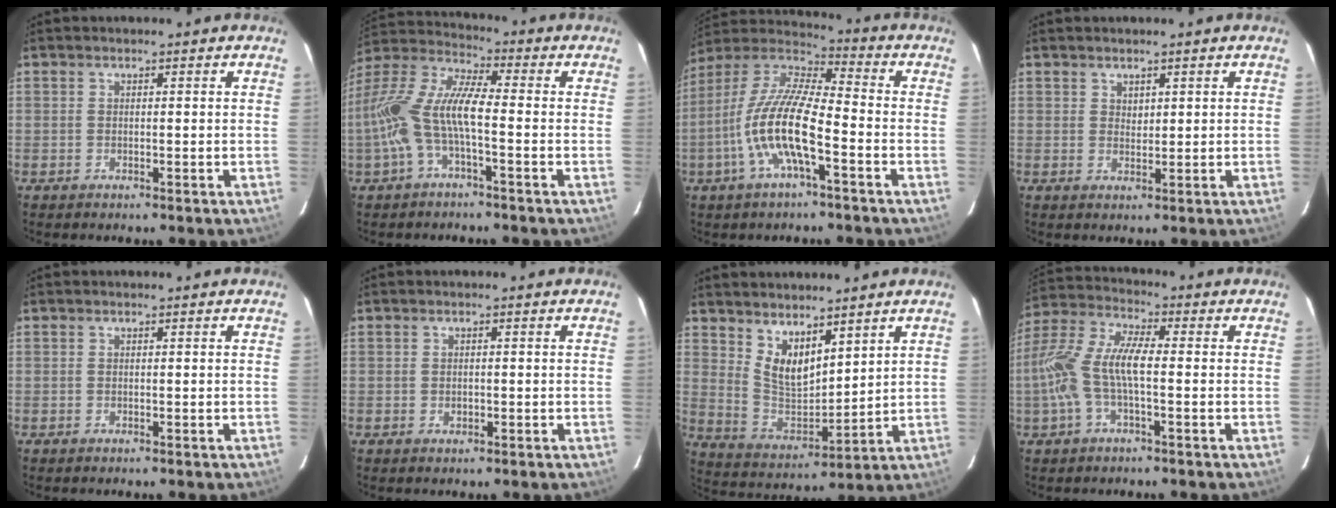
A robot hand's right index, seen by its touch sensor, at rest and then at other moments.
{"total": 13.1, "force": [-2.8, 3.5, 12.3], "torque": [-0.250, 0.005, -0.056]}
{"total": 14.8, "force": [-5.1, 3.5, 13.4], "torque": [-0.271, -0.003, -0.107]}
{"total": 0.8, "force": [0.6, 0.5, 0.1], "torque": [-0.001, 0.002, 0.012]}
{"total": 0.0}
{"total": 1.1, "force": [-0.1, 0.9, 0.6], "torque": [-0.010, 0.002, -0.002]}
{"total": 9.9, "force": [6.6, 4.4, 6.0], "torque": [-0.106, -0.012, 0.138]}
{"total": 11.9, "force": [-2.0, 3.7, 11.1], "torque": [-0.240, 0.008, -0.041]}